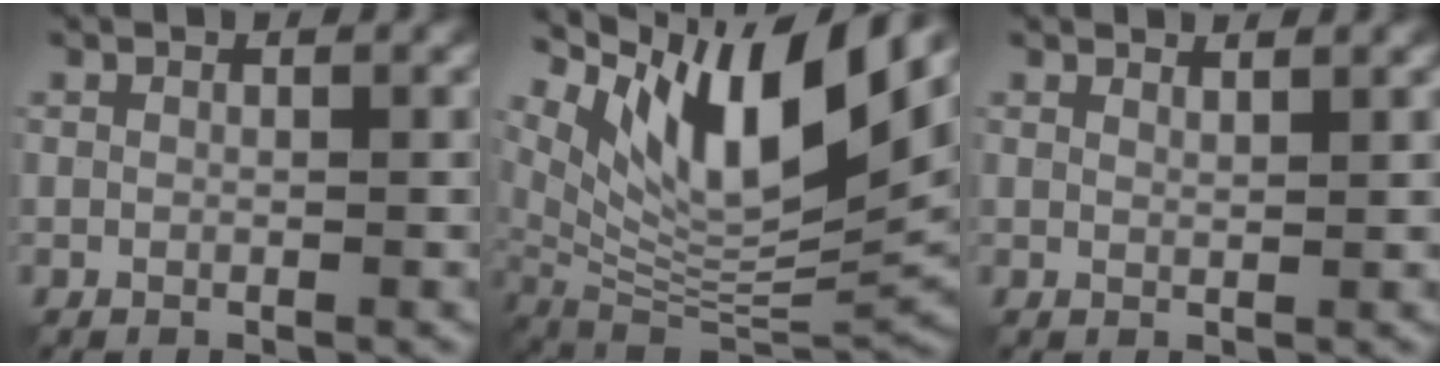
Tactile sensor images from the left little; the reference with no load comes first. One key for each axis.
{"total": 13.0, "fx": 5.4, "fy": 4.5, "fz": 10.9, "tx": -0.190, "ty": -0.003, "tz": 0.110}
{"total": 1.4, "fx": 1.2, "fy": 0.3, "fz": 0.7, "tx": -0.003, "ty": 0.005, "tz": 0.015}